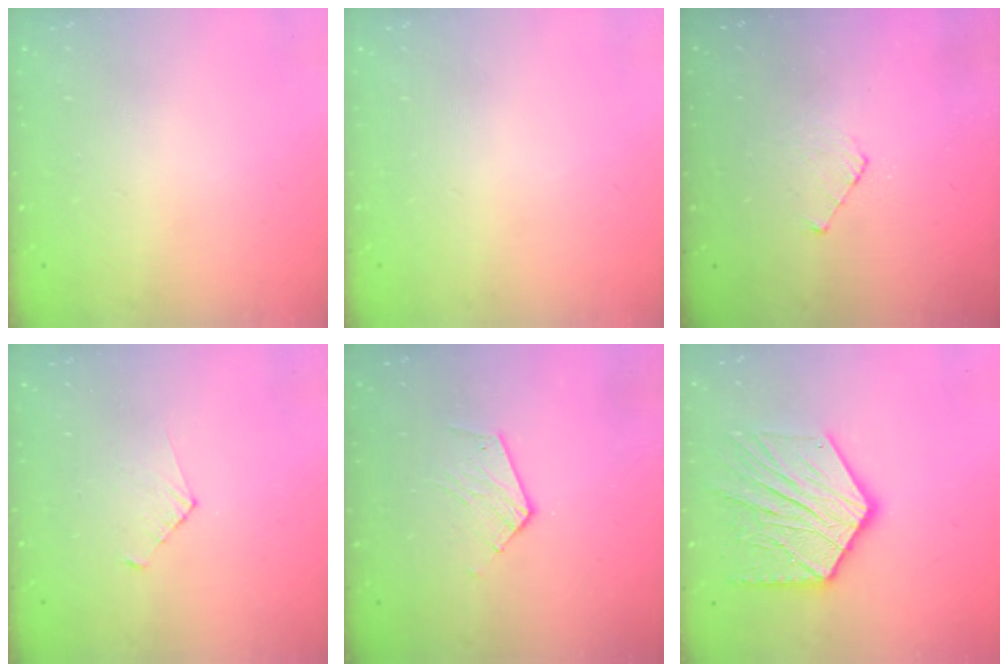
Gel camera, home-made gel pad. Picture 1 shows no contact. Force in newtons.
{"total": 0.0}
{"total": 4.1, "press": 4.1, "slide": 0.4}
{"total": 2.8, "press": 2.8, "slide": 0.2}
{"total": 6.2, "press": 6.2, "slide": 0.5}
{"total": 17.7, "press": 17.6, "slide": 1.4}